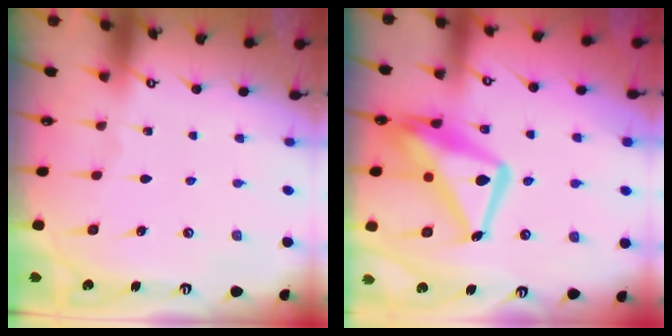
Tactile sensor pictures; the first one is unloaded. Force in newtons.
{"total": 18.2, "press": 18.1, "slide": 1.7}